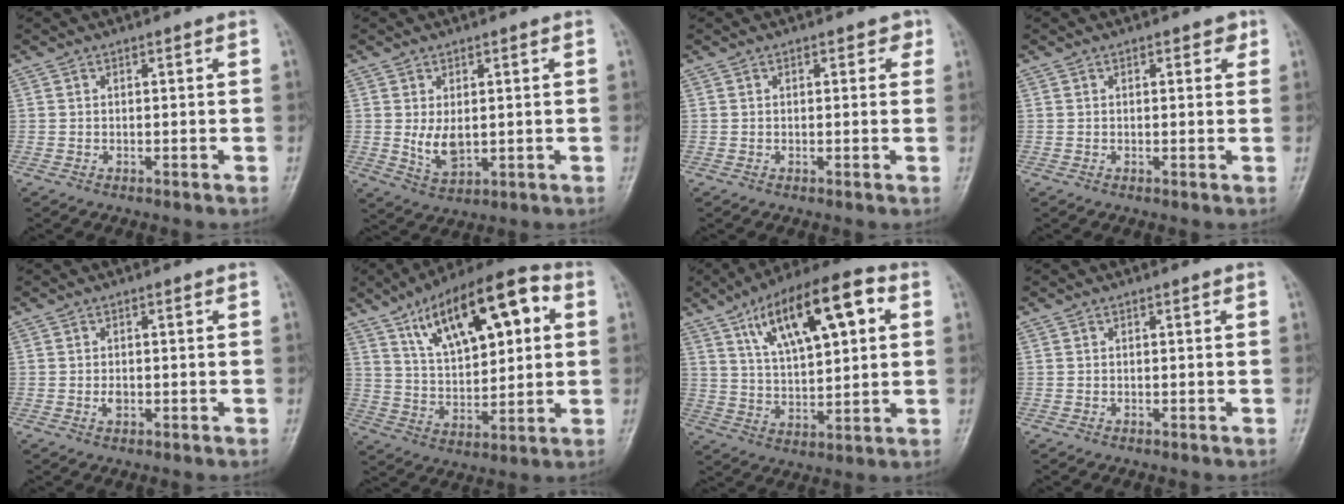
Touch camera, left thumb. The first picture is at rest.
{"total": 5.1, "force": [0.5, 3.0, 4.1], "torque": [-0.067, -0.015, 0.018]}
{"total": 1.9, "force": [0.9, 1.3, 1.1], "torque": [0.003, 0.001, 0.006]}
{"total": 2.0, "force": [1.0, 1.2, 1.3], "torque": [-0.003, -0.001, 0.009]}
{"total": 1.6, "force": [-0.3, 1.0, 1.1], "torque": [-0.017, 0.000, -0.004]}
{"total": 20.1, "force": [7.9, 8.7, 16.2], "torque": [-0.225, -0.005, 0.131]}
{"total": 18.6, "force": [7.4, 7.2, 15.4], "torque": [-0.226, -0.002, 0.123]}
{"total": 0.0}